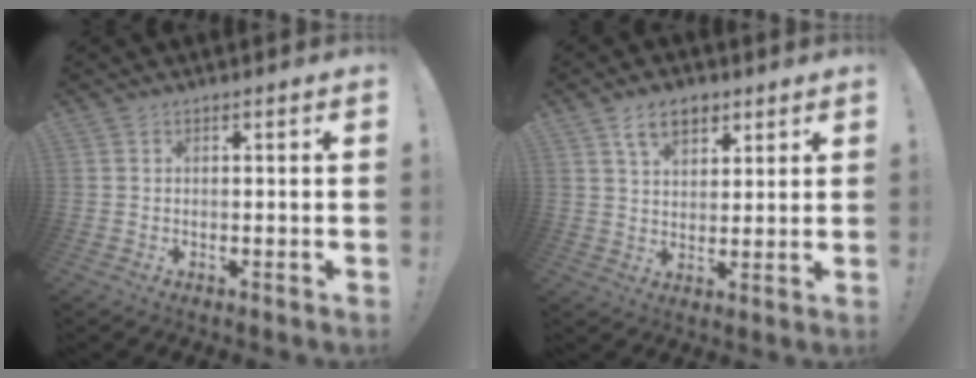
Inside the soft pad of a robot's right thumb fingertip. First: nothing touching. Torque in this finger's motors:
{"motor_torque": [0.46, 0.53, 0.68, 0.23, -0.02]}